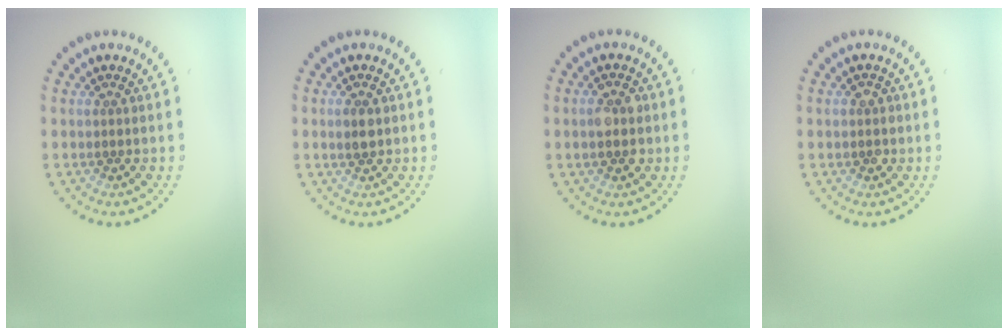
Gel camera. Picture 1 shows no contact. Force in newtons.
{"total": 1.3, "press": 1.3, "slide": 0.2}
{"total": 2.7, "press": 2.7, "slide": 0.2}
{"total": 1.2, "press": 1.2, "slide": 0.3}